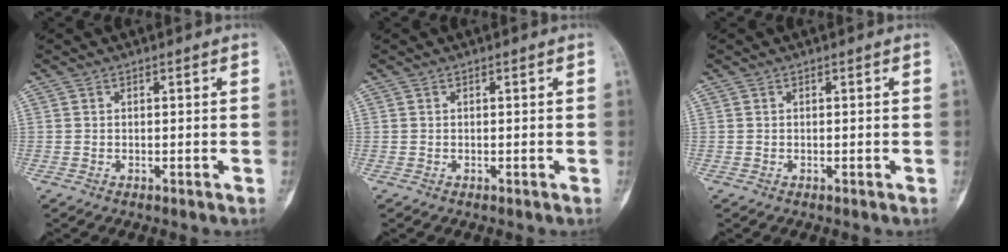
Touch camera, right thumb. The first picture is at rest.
{"total": 0.0}
{"total": 0.0}